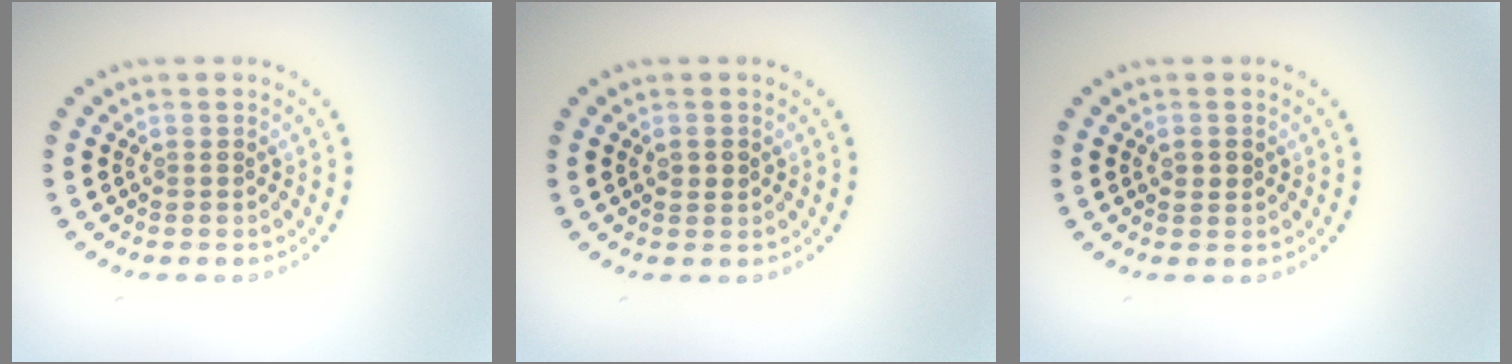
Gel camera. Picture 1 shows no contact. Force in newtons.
{"total": 1.1, "press": 1.1, "slide": 0.1}
{"total": 1.1, "press": 1.1, "slide": 0.1}